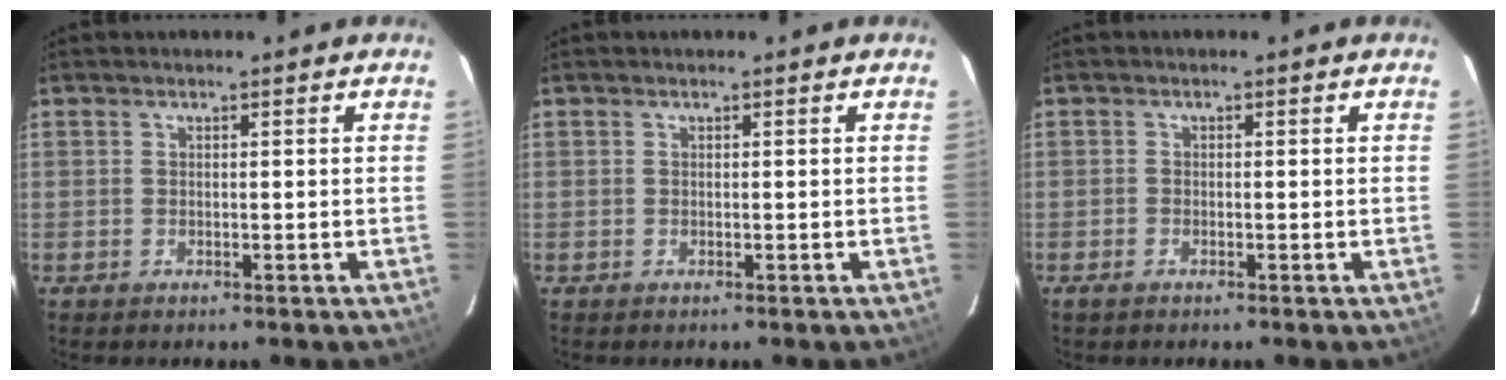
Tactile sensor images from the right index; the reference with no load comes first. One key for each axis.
{"total": 0.0}
{"total": 1.0, "fx": -0.8, "fy": 0.5, "fz": 0.4, "tx": -0.010, "ty": -0.003, "tz": -0.018}